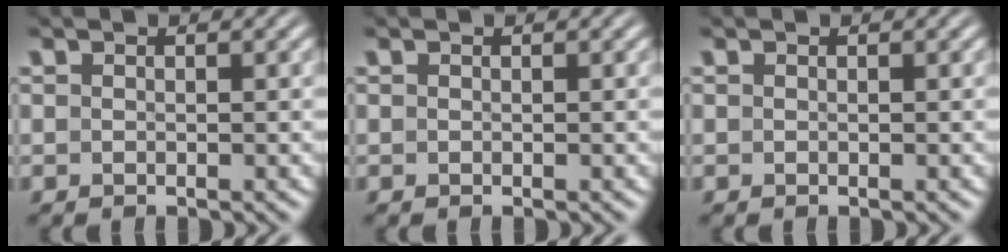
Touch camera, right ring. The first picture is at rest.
{"total": 0.0}
{"total": 0.0}